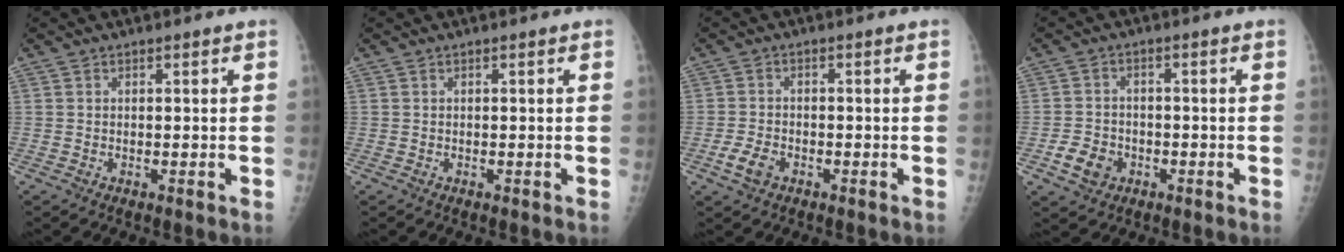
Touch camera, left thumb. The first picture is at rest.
{"total": 0.0}
{"total": 4.0, "force": [-1.9, 2.6, 2.4], "torque": [-0.046, 0.007, -0.035]}
{"total": 5.5, "force": [-2.2, 4.4, 2.4], "torque": [-0.032, 0.012, -0.036]}